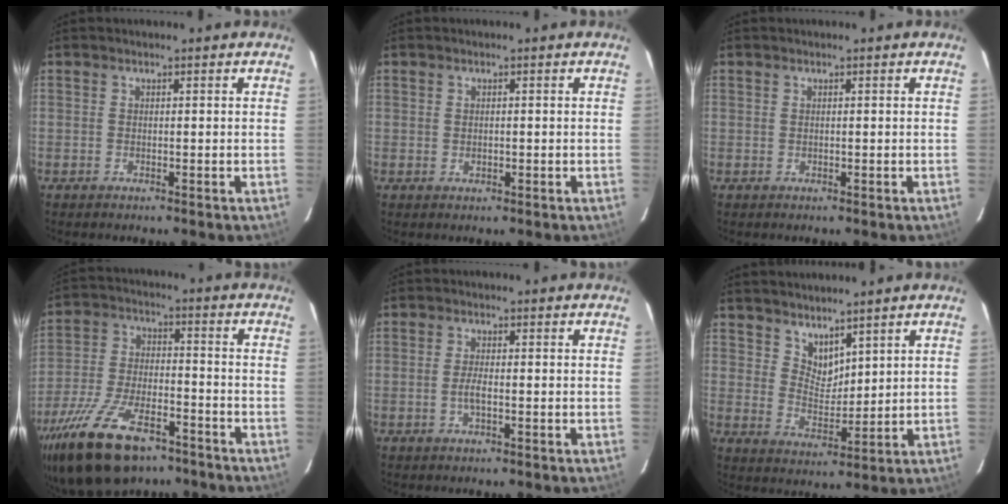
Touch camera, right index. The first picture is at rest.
{"total": 1.0, "force": [-0.2, 0.9, 0.5], "torque": [-0.008, 0.001, -0.004]}
{"total": 0.0}
{"total": 20.1, "force": [-13.9, 8.8, 11.6], "torque": [-0.245, -0.028, -0.238]}
{"total": 2.3, "force": [-0.8, 0.6, 2.1], "torque": [-0.045, -0.001, -0.017]}
{"total": 5.2, "force": [4.3, 2.5, 1.6], "torque": [-0.018, -0.004, 0.083]}